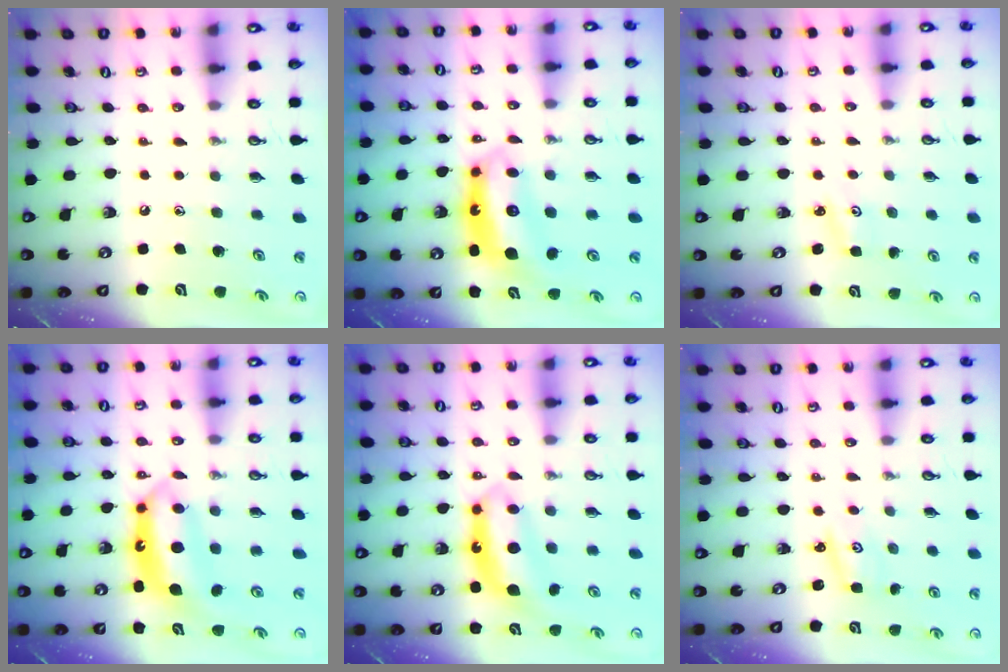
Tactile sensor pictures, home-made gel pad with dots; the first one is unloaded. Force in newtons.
{"total": 7.3, "press": 7.3, "slide": 1.1}
{"total": 2.6, "press": 2.6, "slide": 0.3}
{"total": 7.3, "press": 7.3, "slide": 0.5}
{"total": 7.0, "press": 7.0, "slide": 0.2}
{"total": 2.0, "press": 2.0, "slide": 0.2}